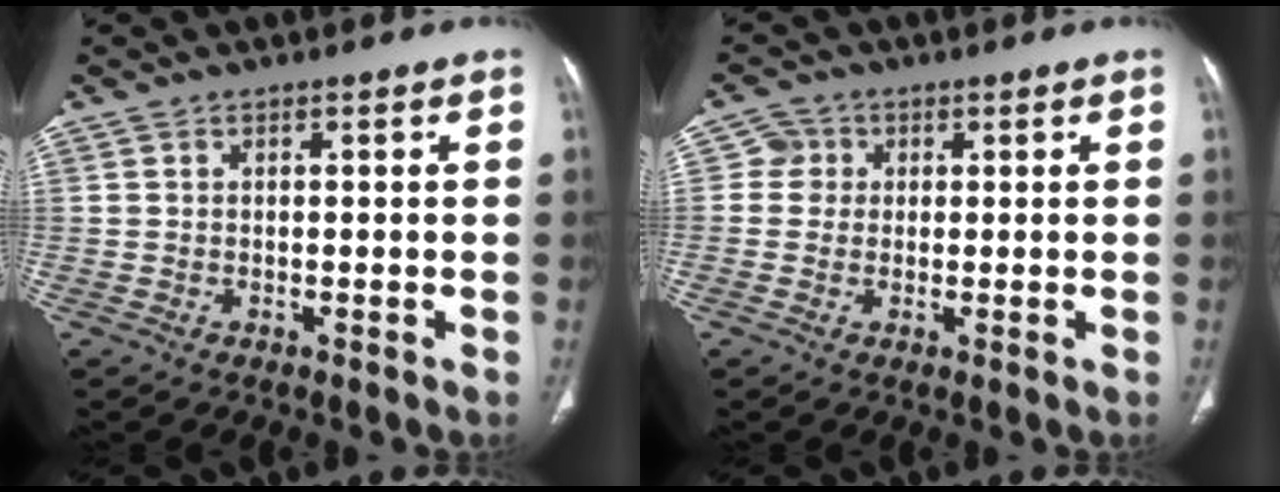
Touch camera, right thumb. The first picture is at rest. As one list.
[{"total": 3.1, "force": [0.5, 3.0, 0.4], "torque": [0.018, 0.006, 0.002]}]